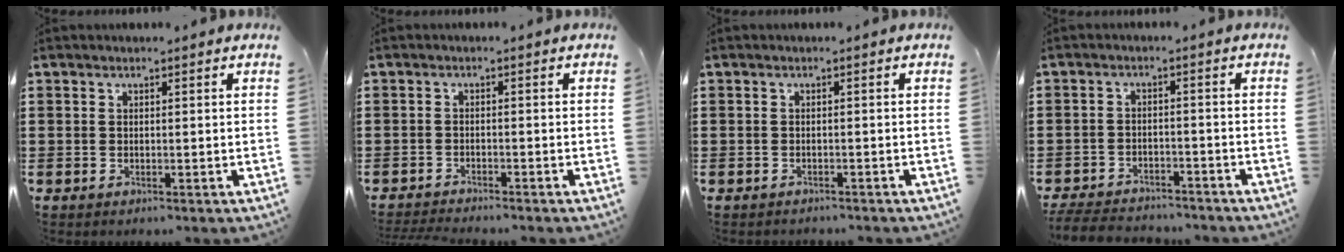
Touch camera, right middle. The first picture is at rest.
{"total": 1.8, "force": [-1.8, 0.0, 0.2], "torque": [-0.007, -0.001, -0.038]}
{"total": 0.7, "force": [-0.7, 0.1, 0.0], "torque": [-0.001, 0.001, -0.016]}
{"total": 4.3, "force": [-4.2, 0.8, 0.3], "torque": [-0.011, 0.005, -0.089]}